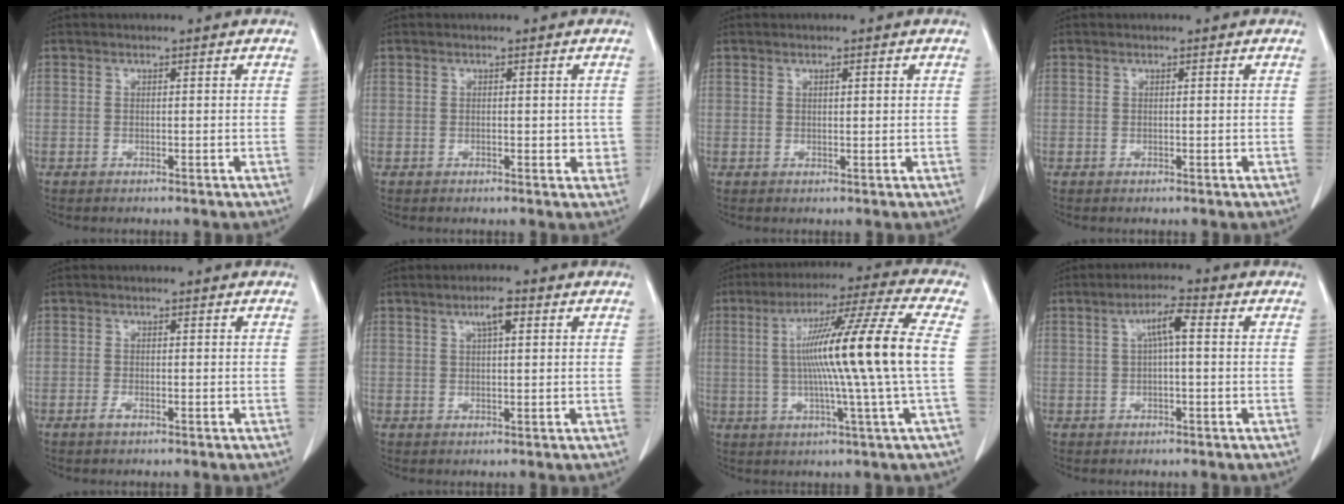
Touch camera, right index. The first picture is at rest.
{"total": 3.2, "force": [-0.3, 1.8, 2.7], "torque": [-0.031, 0.003, -0.004]}
{"total": 1.5, "force": [0.5, 0.6, 1.3], "torque": [-0.026, -0.001, 0.010]}
{"total": 0.0}
{"total": 1.6, "force": [-0.8, 0.7, 1.2], "torque": [-0.022, 0.001, -0.015]}
{"total": 3.6, "force": [1.6, 1.0, 3.1], "torque": [-0.061, 0.005, 0.030]}
{"total": 17.6, "force": [0.7, -2.1, 17.4], "torque": [-0.288, 0.005, 0.000]}
{"total": 4.7, "force": [0.9, 1.0, 4.5], "torque": [-0.087, 0.016, 0.016]}